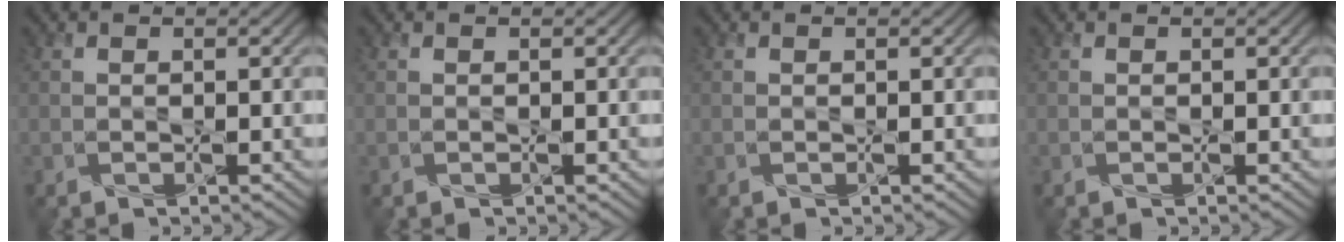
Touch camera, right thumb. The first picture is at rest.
{"total": 0.0}
{"total": 0.0}
{"total": 0.0}